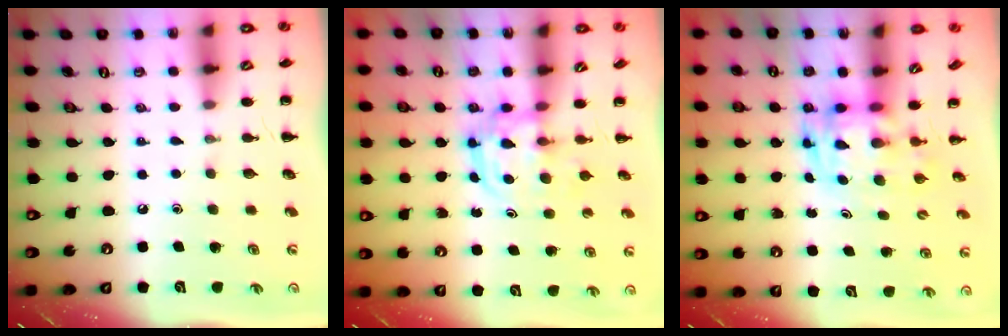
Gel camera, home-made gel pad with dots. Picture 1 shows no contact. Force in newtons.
{"total": 3.1, "press": 3.1, "slide": 0.4}
{"total": 3.0, "press": 3.0, "slide": 0.6}